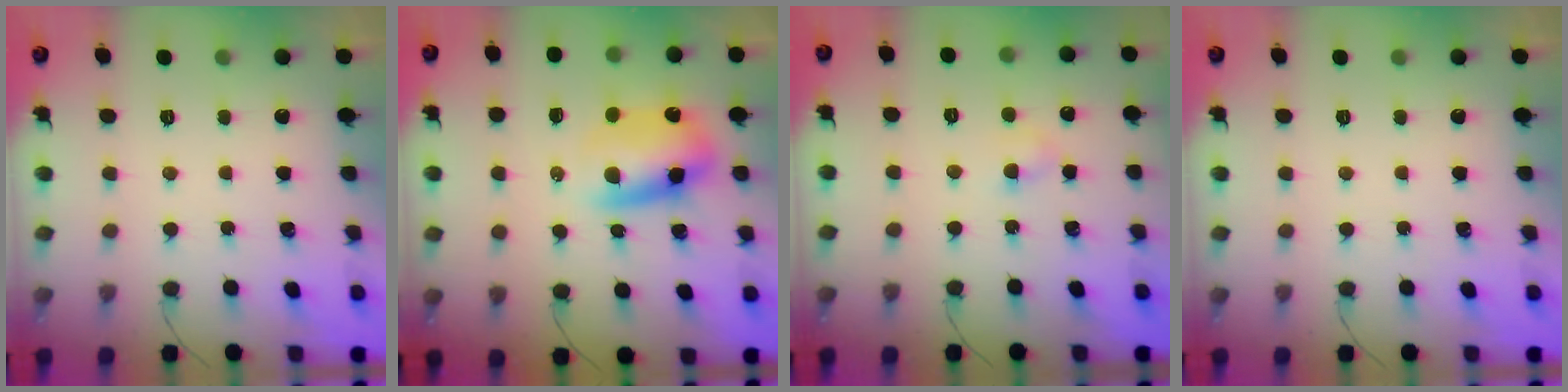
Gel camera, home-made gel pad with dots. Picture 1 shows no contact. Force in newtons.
{"total": 8.8, "press": 8.5, "slide": 2.5}
{"total": 2.8, "press": 2.6, "slide": 1.0}
{"total": 0.0}